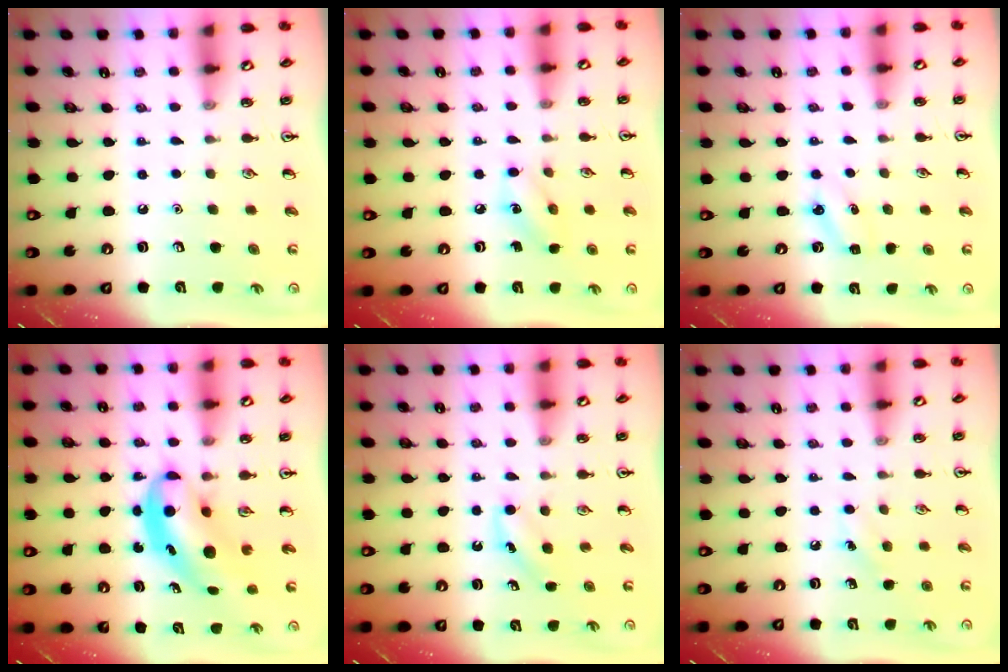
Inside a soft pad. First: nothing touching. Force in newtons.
{"total": 5.3, "press": 5.1, "slide": 1.3}
{"total": 3.8, "press": 3.6, "slide": 1.1}
{"total": 7.2, "press": 7.1, "slide": 1.3}
{"total": 3.7, "press": 3.4, "slide": 1.5}
{"total": 5.3, "press": 5.1, "slide": 1.5}